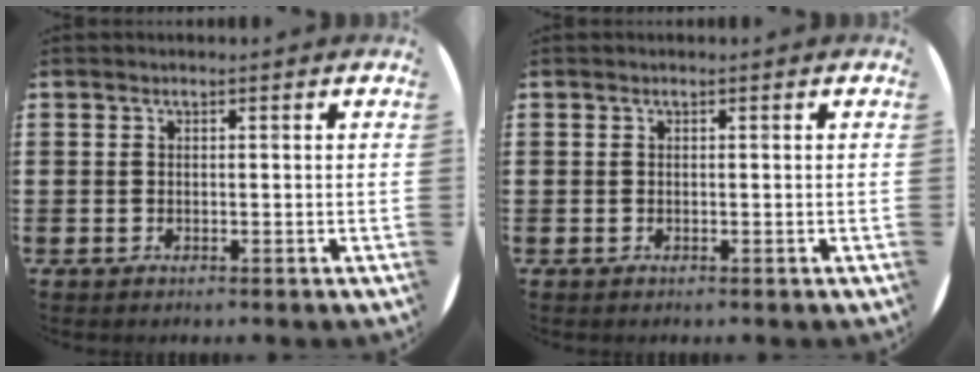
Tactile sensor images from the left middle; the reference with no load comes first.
{"total": 0.0}